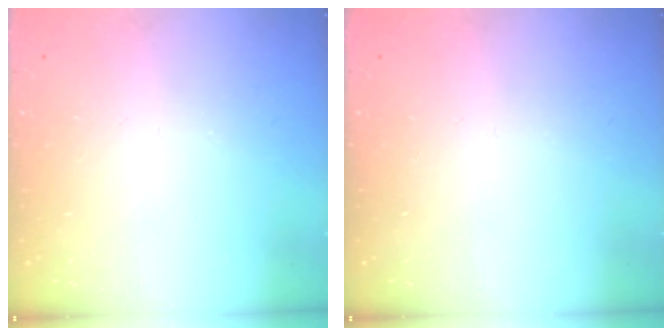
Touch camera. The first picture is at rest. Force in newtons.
{"total": 0.0}